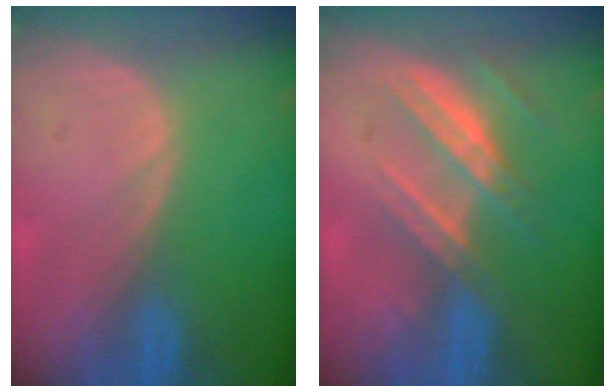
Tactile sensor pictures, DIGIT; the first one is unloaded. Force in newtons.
{"total": 7.4, "press": 6.7, "slide": 3.1}